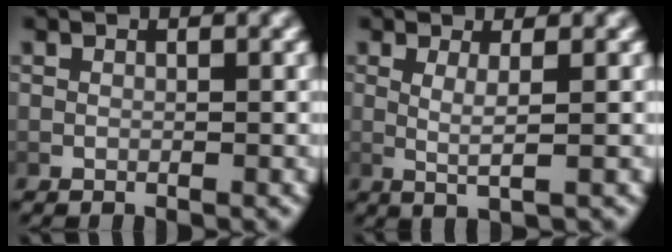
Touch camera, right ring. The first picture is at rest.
{"total": 3.0, "force": [0.7, 0.2, 2.9], "torque": [-0.051, -0.006, 0.019]}